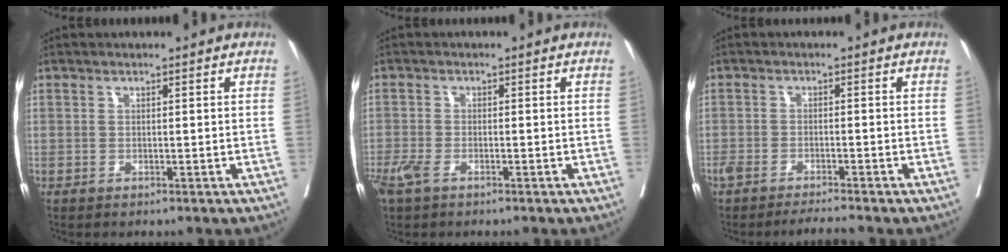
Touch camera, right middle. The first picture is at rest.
{"total": 3.2, "force": [-2.0, 1.2, 2.2], "torque": [-0.053, -0.006, -0.038]}
{"total": 3.7, "force": [-3.4, -0.3, 1.4], "torque": [-0.024, -0.007, -0.058]}